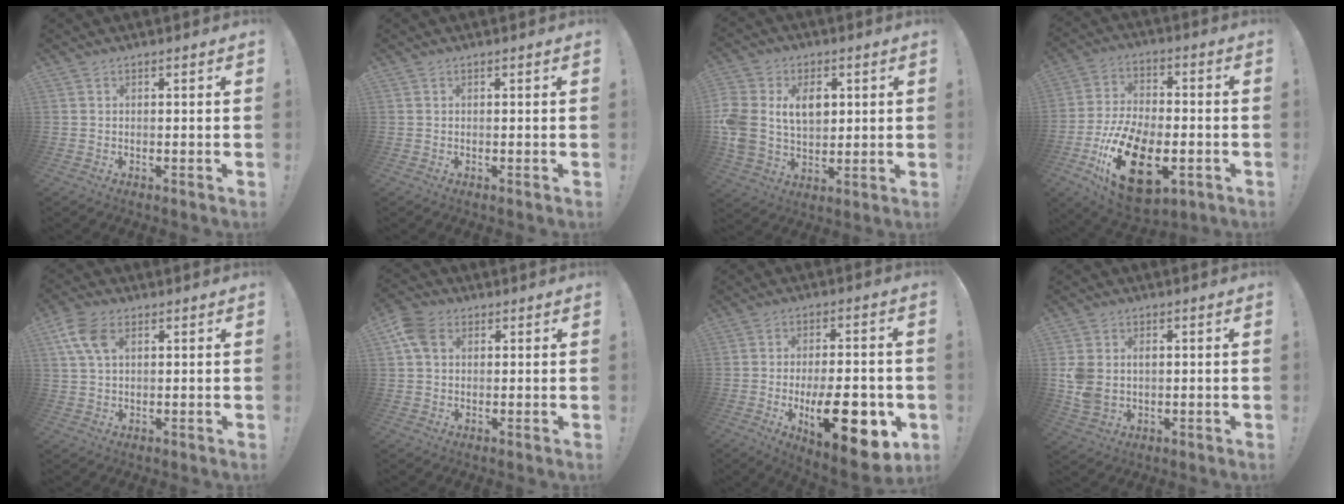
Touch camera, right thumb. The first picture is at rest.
{"total": 0.0}
{"total": 13.5, "force": [3.2, 10.4, 8.0], "torque": [-0.149, -0.010, 0.062]}
{"total": 22.3, "force": [-8.1, 12.3, 16.8], "torque": [-0.318, 0.045, -0.123]}
{"total": 8.3, "force": [3.1, 5.1, 5.8], "torque": [-0.120, 0.000, 0.061]}
{"total": 7.1, "force": [2.3, 5.3, 4.1], "torque": [-0.076, 0.004, 0.048]}
{"total": 19.4, "force": [-5.5, 8.2, 16.7], "torque": [-0.226, 0.022, -0.073]}
{"total": 6.2, "force": [1.3, 4.9, 3.6], "torque": [-0.069, -0.004, 0.022]}